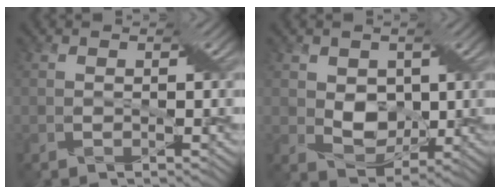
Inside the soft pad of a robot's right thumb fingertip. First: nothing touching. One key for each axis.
{"total": 5.3, "fx": 0.9, "fy": 4.1, "fz": 3.2, "tx": -0.071, "ty": -0.006, "tz": 0.018}